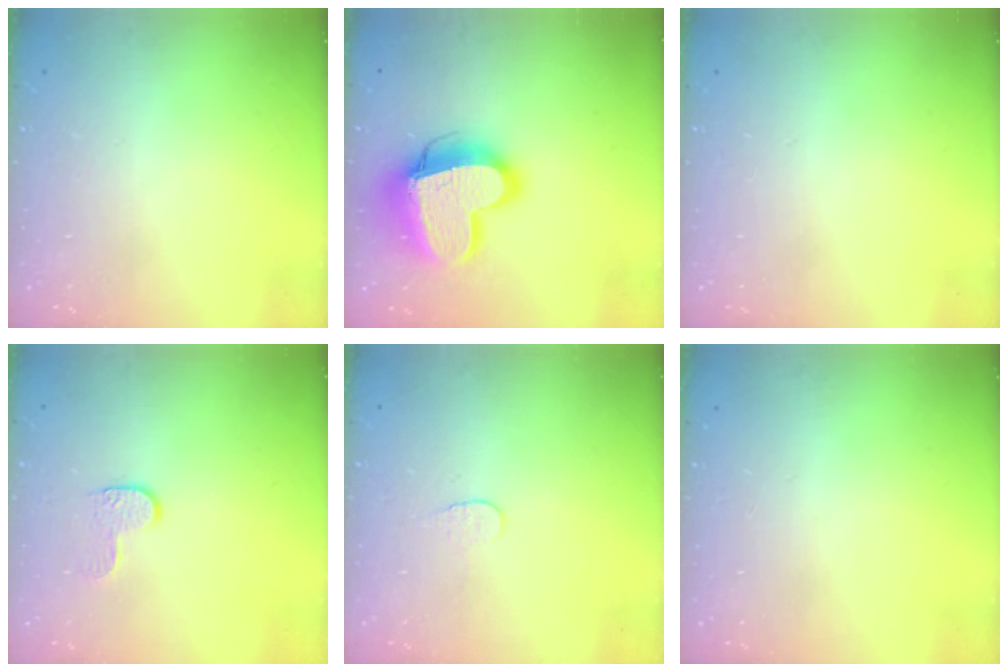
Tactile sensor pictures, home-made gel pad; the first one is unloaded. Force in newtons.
{"total": 17.7, "press": 17.6, "slide": 1.5}
{"total": 0.0}
{"total": 5.6, "press": 5.6, "slide": 0.5}
{"total": 3.9, "press": 3.9, "slide": 0.4}
{"total": 0.0}